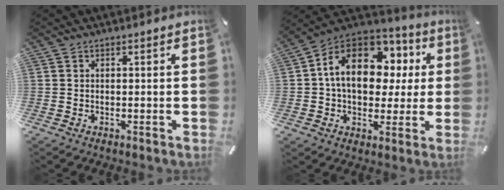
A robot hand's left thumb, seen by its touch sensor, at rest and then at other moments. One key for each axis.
{"total": 17.2, "fx": 4.1, "fy": 12.1, "fz": 11.5, "tx": -0.199, "ty": -0.012, "tz": 0.072}